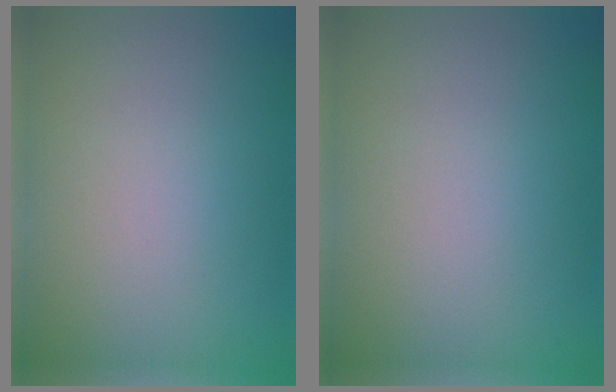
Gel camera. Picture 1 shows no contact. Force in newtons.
{"total": 0.0}